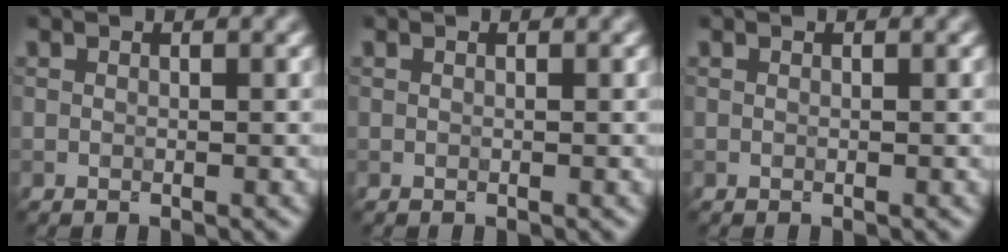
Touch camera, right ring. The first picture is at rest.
{"total": 0.0}
{"total": 0.0}